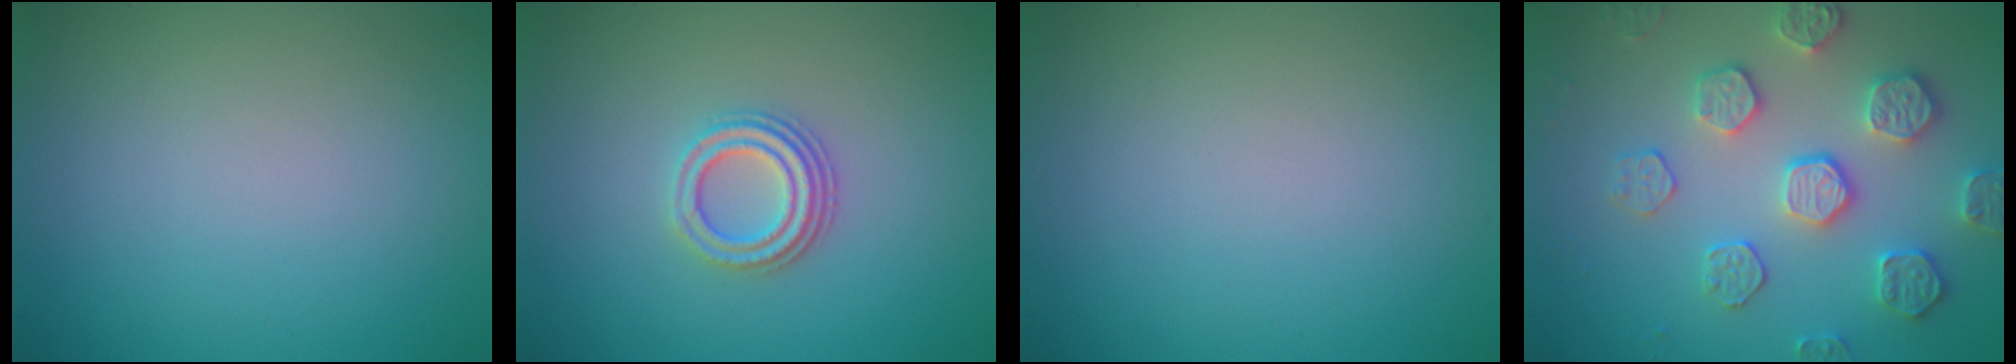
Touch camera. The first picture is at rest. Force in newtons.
{"total": 3.0, "press": 2.5, "slide": 1.7}
{"total": 0.0}
{"total": 4.5, "press": 4.4, "slide": 0.8}